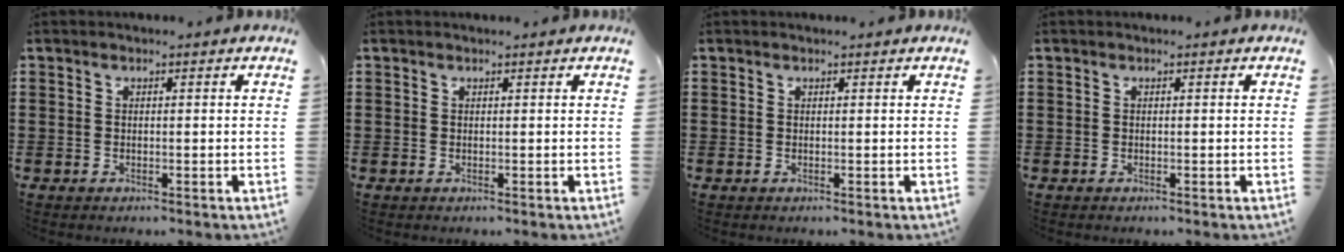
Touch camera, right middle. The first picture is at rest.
{"total": 0.0}
{"total": 0.0}
{"total": 0.0}